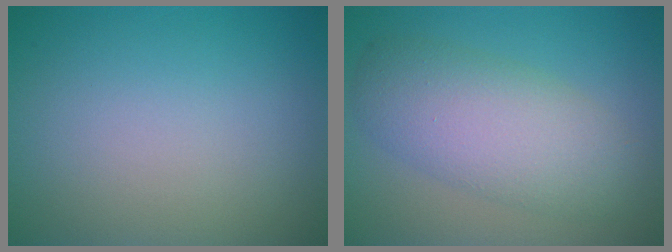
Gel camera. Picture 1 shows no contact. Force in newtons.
{"total": 6.1, "press": 6.1, "slide": 0.4}